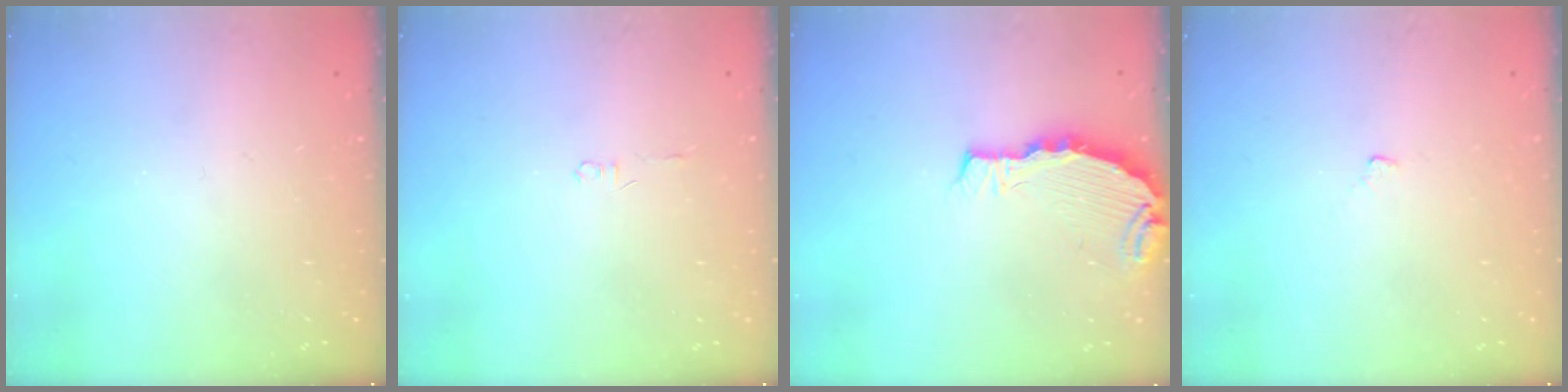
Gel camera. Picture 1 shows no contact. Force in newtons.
{"total": 1.2, "press": 1.2, "slide": 0.3}
{"total": 4.4, "press": 4.3, "slide": 0.4}
{"total": 2.9, "press": 2.9, "slide": 0.4}